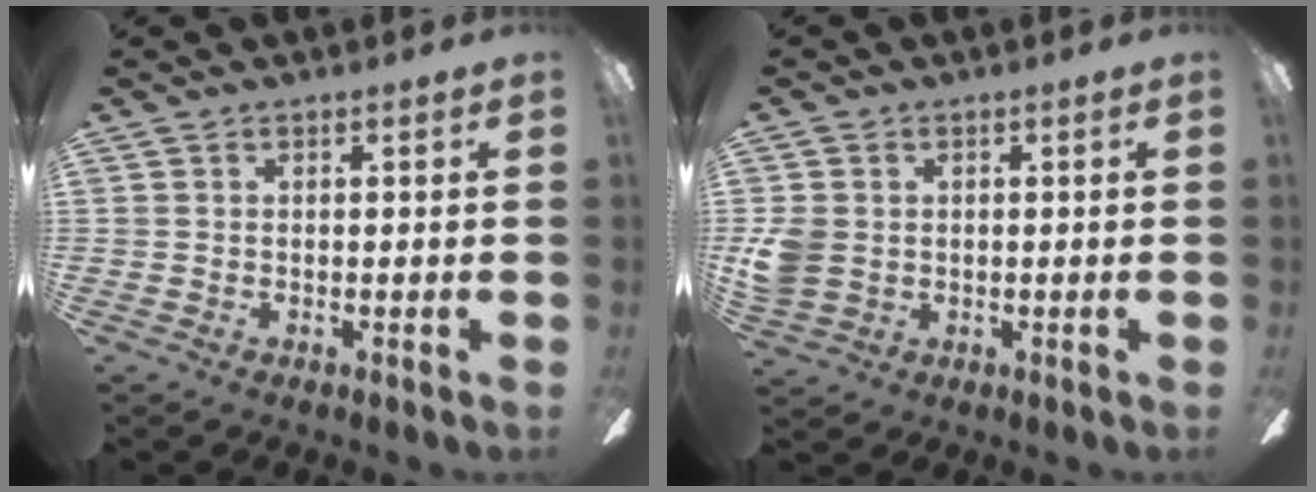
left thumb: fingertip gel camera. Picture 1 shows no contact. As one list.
[{"total": 5.6, "force": [0.3, 4.8, 2.9], "torque": [-0.067, 0.005, 0.007]}]